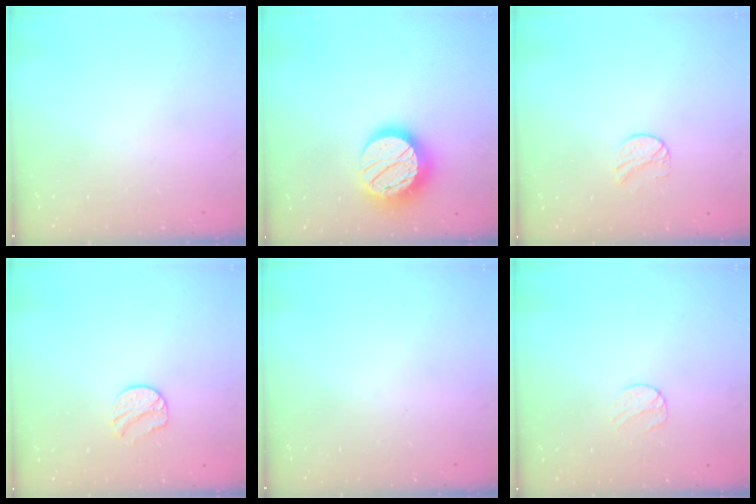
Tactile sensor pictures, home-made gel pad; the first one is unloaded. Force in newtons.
{"total": 17.3, "press": 17.3, "slide": 1.1}
{"total": 6.6, "press": 6.6, "slide": 0.6}
{"total": 7.8, "press": 7.8, "slide": 0.5}
{"total": 0.0}
{"total": 5.8, "press": 5.8, "slide": 0.6}